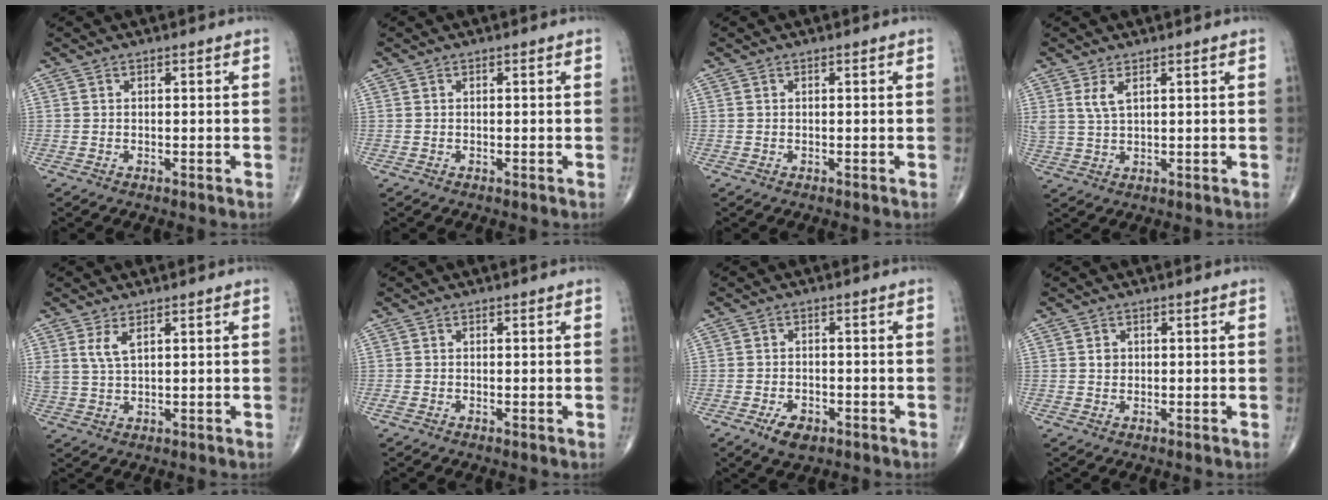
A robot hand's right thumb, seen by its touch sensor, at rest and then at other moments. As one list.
[{"total": 0.0}, {"total": 0.0}, {"total": 3.3, "force": [1.7, 1.2, 2.6], "torque": [-0.059, -0.006, 0.041]}, {"total": 3.7, "force": [1.9, 1.4, 2.8], "torque": [-0.061, -0.007, 0.046]}, {"total": 0.9, "force": [-0.3, 0.4, 0.8], "torque": [-0.018, -0.003, -0.007]}, {"total": 4.2, "force": [-2.3, 2.3, 2.7], "torque": [-0.044, 0.003, -0.037]}, {"total": 1.3, "force": [0.2, 1.1, 0.6], "torque": [-0.005, 0.002, 0.004]}]